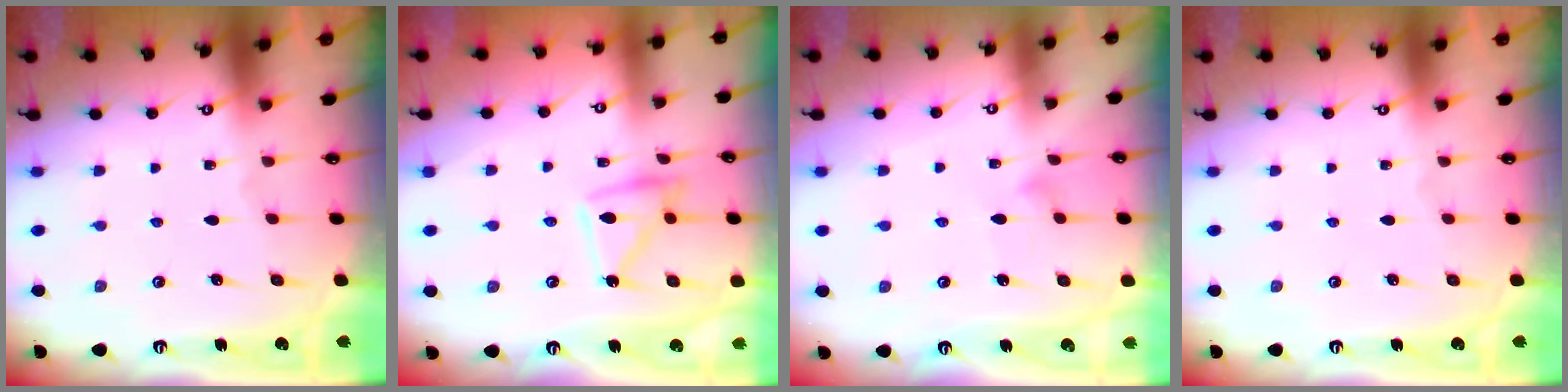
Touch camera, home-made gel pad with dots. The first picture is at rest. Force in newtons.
{"total": 10.8, "press": 10.7, "slide": 0.9}
{"total": 6.1, "press": 6.1, "slide": 0.3}
{"total": 0.0}